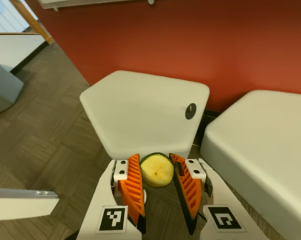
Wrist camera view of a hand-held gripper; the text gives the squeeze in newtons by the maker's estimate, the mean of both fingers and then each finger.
{"total": 11.2, "left": 11.3, "right": 11.2}